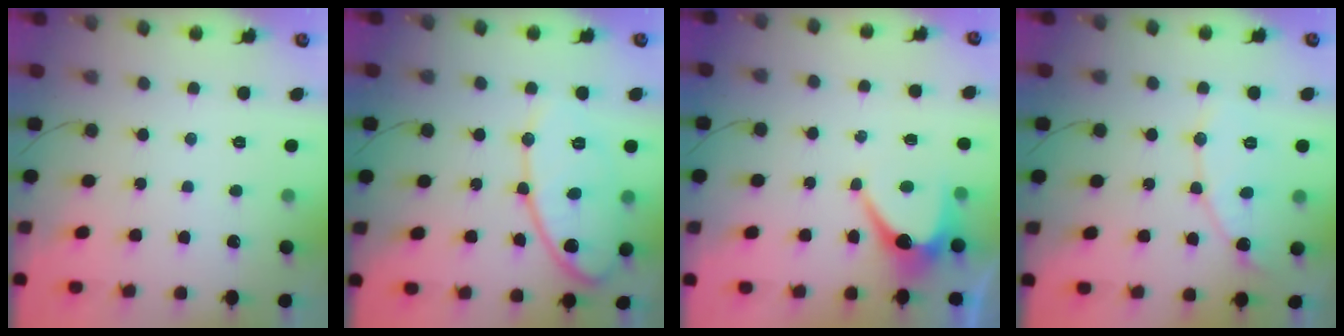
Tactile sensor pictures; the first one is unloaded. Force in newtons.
{"total": 13.1, "press": 13.0, "slide": 0.8}
{"total": 7.0, "press": 7.0, "slide": 0.7}
{"total": 9.2, "press": 9.2, "slide": 0.7}